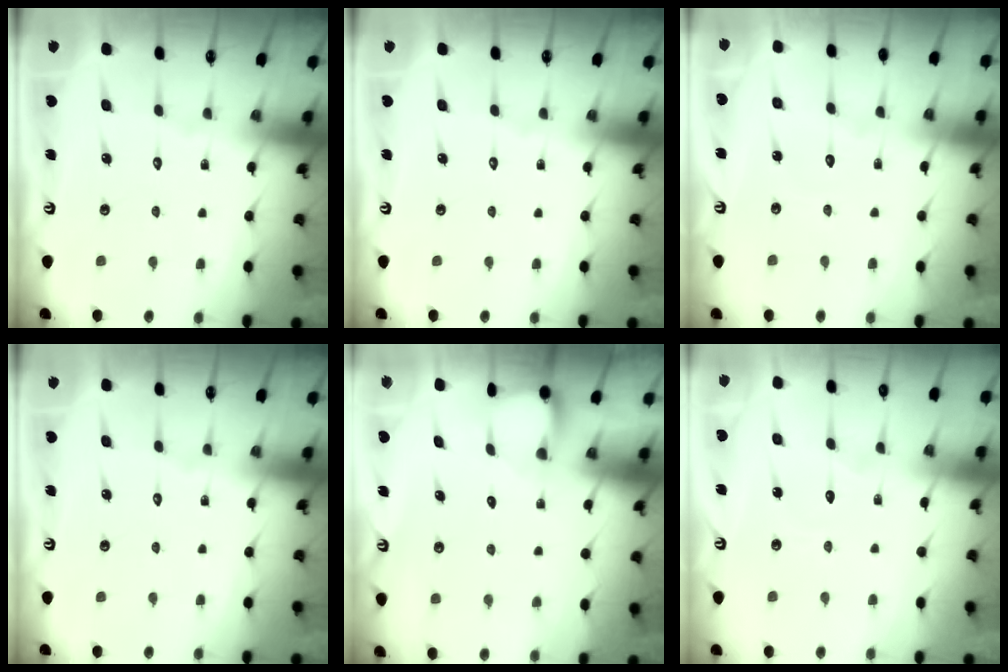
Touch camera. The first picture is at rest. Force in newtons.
{"total": 0.0}
{"total": 3.4, "press": 3.3, "slide": 0.4}
{"total": 0.0}
{"total": 2.4, "press": 2.4, "slide": 0.3}
{"total": 3.6, "press": 3.6, "slide": 0.3}